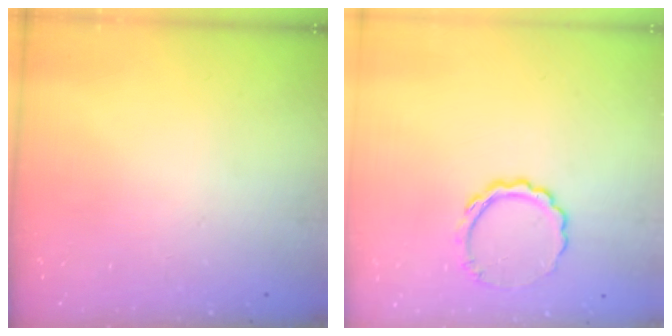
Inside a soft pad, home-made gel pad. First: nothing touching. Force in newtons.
{"total": 6.6, "press": 6.6, "slide": 0.6}